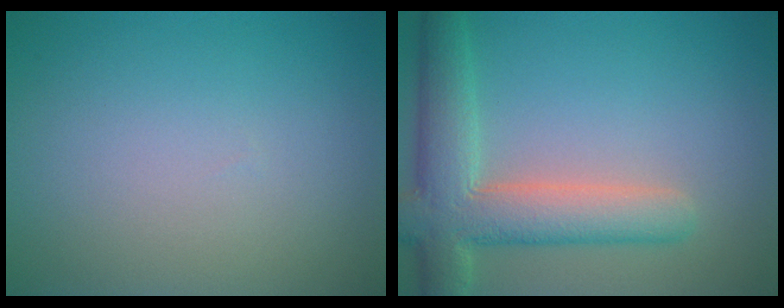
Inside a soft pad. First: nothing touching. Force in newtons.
{"total": 7.1, "press": 7.0, "slide": 0.7}